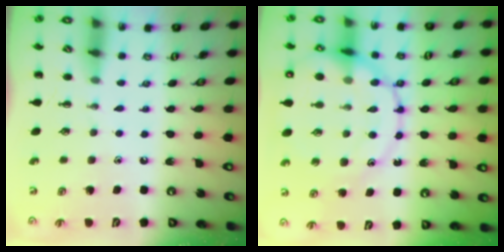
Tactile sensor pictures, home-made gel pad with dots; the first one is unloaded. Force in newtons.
{"total": 21.3, "press": 21.1, "slide": 2.9}